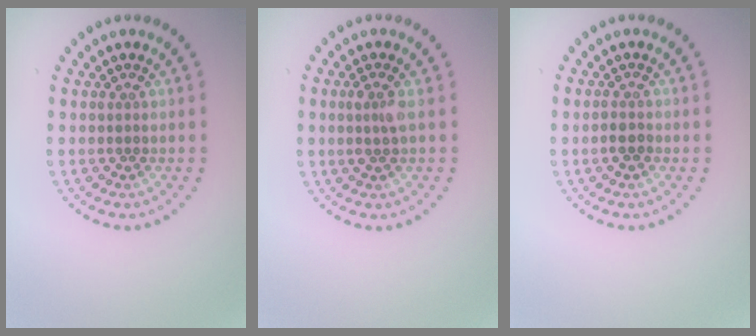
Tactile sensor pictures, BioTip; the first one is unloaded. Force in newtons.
{"total": 1.6, "press": 1.3, "slide": 0.8}
{"total": 1.2, "press": 1.1, "slide": 0.5}